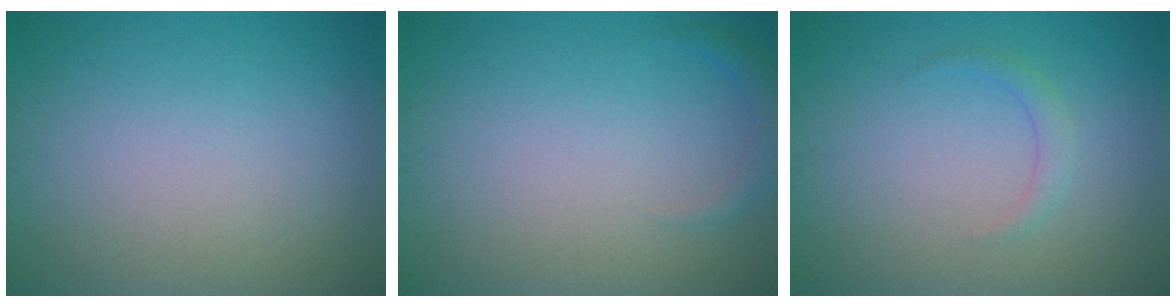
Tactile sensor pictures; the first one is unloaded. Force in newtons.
{"total": 1.2, "press": 1.2, "slide": 0.2}
{"total": 0.8, "press": 0.8, "slide": 0.0}